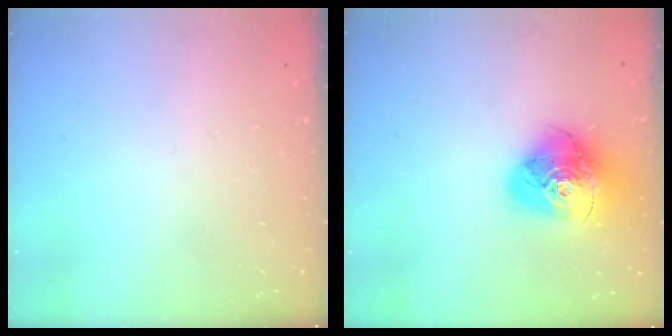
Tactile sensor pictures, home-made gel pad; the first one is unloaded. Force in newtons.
{"total": 18.4, "press": 18.3, "slide": 2.1}